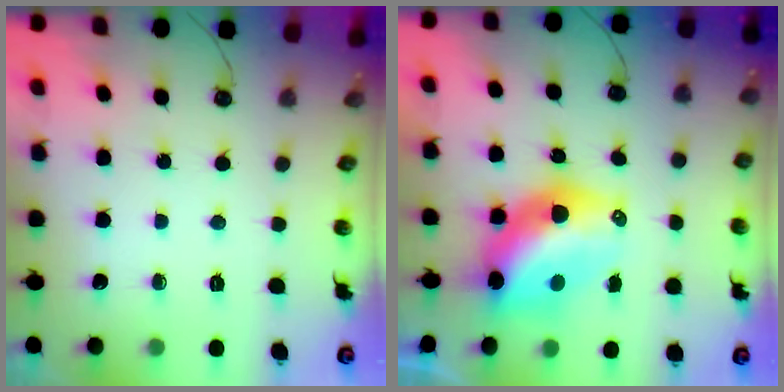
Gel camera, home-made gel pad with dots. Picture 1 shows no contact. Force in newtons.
{"total": 12.2, "press": 11.5, "slide": 4.2}